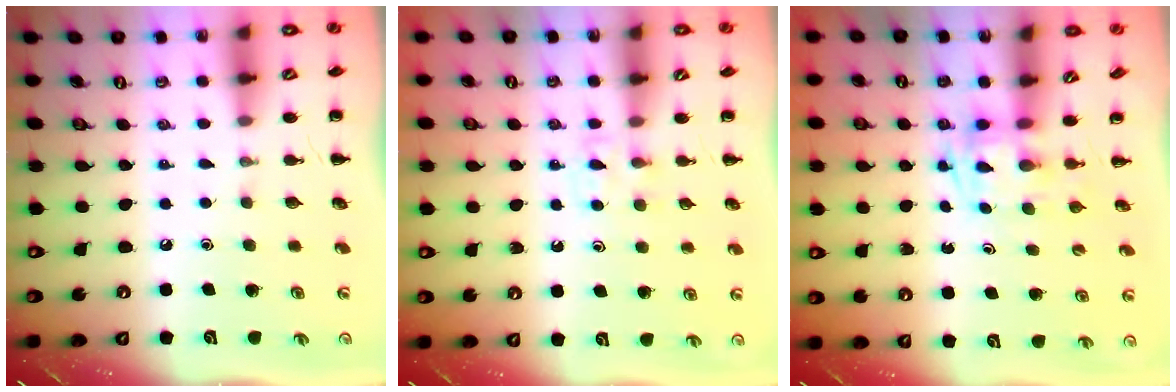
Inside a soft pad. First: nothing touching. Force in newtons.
{"total": 3.6, "press": 3.4, "slide": 1.2}
{"total": 2.4, "press": 2.2, "slide": 1.1}